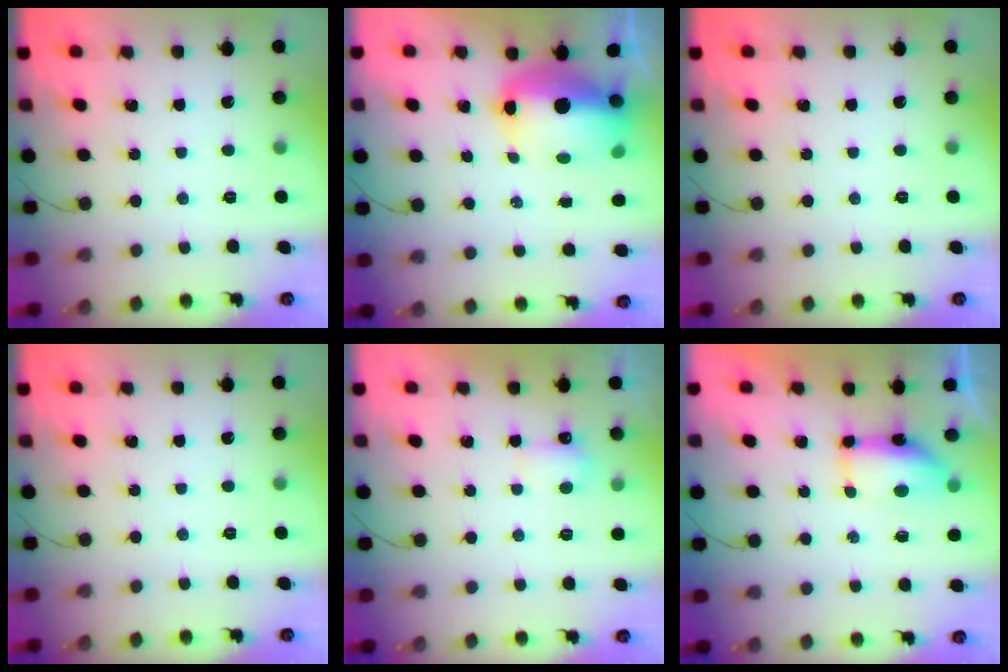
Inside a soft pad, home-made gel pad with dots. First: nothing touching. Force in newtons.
{"total": 13.7, "press": 13.3, "slide": 3.3}
{"total": 0.0}
{"total": 0.0}
{"total": 2.8, "press": 2.7, "slide": 0.6}
{"total": 7.4, "press": 7.3, "slide": 1.3}